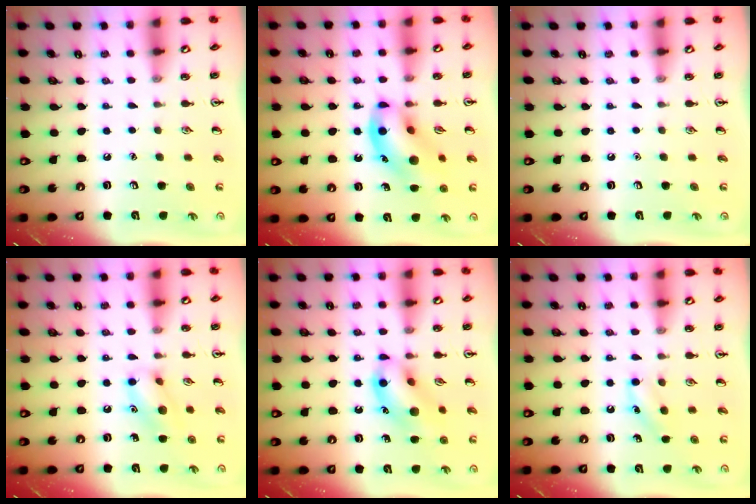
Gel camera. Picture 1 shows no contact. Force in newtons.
{"total": 13.4, "press": 13.3, "slide": 2.2}
{"total": 0.0}
{"total": 10.2, "press": 10.1, "slide": 0.6}
{"total": 11.8, "press": 11.7, "slide": 1.1}
{"total": 6.2, "press": 6.0, "slide": 1.7}